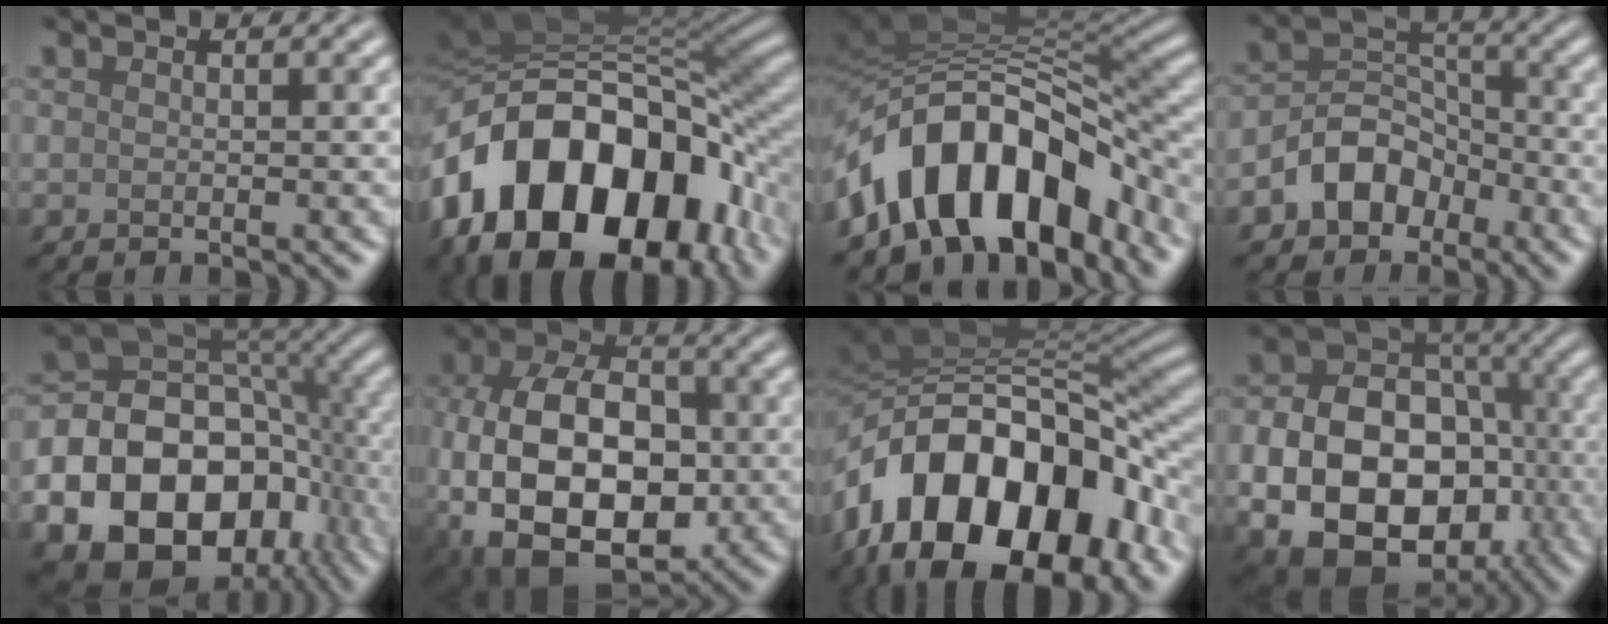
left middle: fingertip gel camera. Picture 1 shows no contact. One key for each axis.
{"total": 18.8, "fx": -6.2, "fy": 12.1, "fz": 12.9, "tx": -0.230, "ty": -0.005, "tz": -0.099}
{"total": 12.7, "fx": -6.5, "fy": 6.5, "fz": 8.8, "tx": -0.121, "ty": 0.014, "tz": -0.116}
{"total": 4.9, "fx": -2.7, "fy": 3.5, "fz": 2.0, "tx": -0.026, "ty": 0.008, "tz": -0.055}
{"total": 22.1, "fx": -8.2, "fy": 17.0, "fz": 11.5, "tx": -0.210, "ty": -0.050, "tz": -0.136}
{"total": 14.1, "fx": -3.1, "fy": 9.1, "fz": 10.3, "tx": -0.201, "ty": -0.010, "tz": -0.059}
{"total": 17.5, "fx": -6.9, "fy": 10.3, "fz": 12.4, "tx": -0.192, "ty": 0.012, "tz": -0.118}
{"total": 15.6, "fx": -4.3, "fy": 11.5, "fz": 9.6, "tx": -0.175, "ty": -0.037, "tz": -0.065}